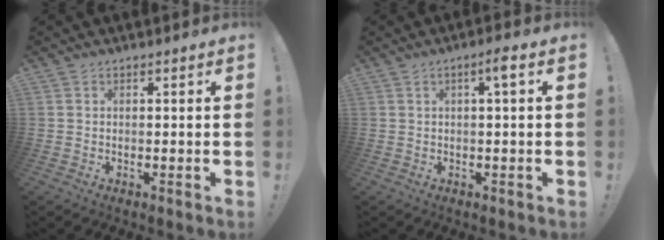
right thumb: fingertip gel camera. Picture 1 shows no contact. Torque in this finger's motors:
{"motor_torque": [0.07, 0.01, 0.19, 0.15, 0.06]}